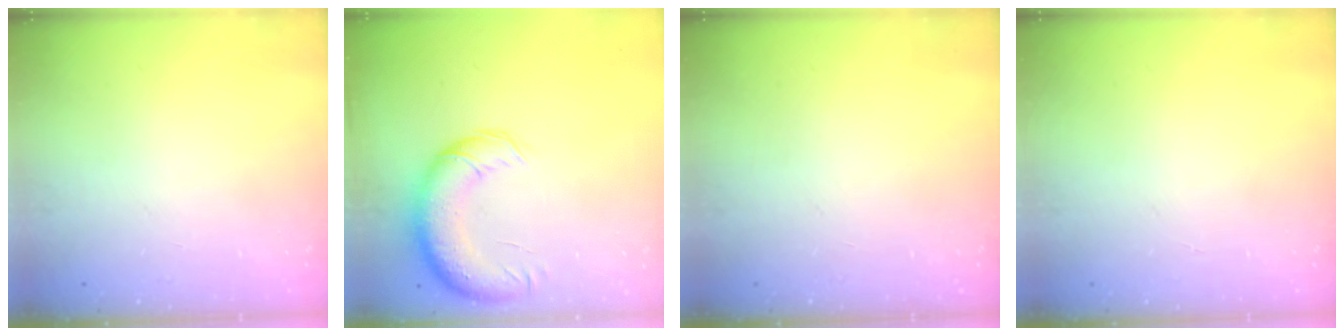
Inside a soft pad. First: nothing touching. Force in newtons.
{"total": 14.8, "press": 14.3, "slide": 3.9}
{"total": 0.0}
{"total": 0.0}